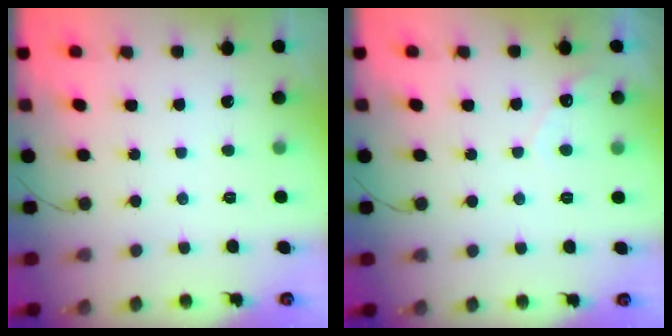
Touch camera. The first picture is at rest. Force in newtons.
{"total": 3.2, "press": 3.2, "slide": 0.1}